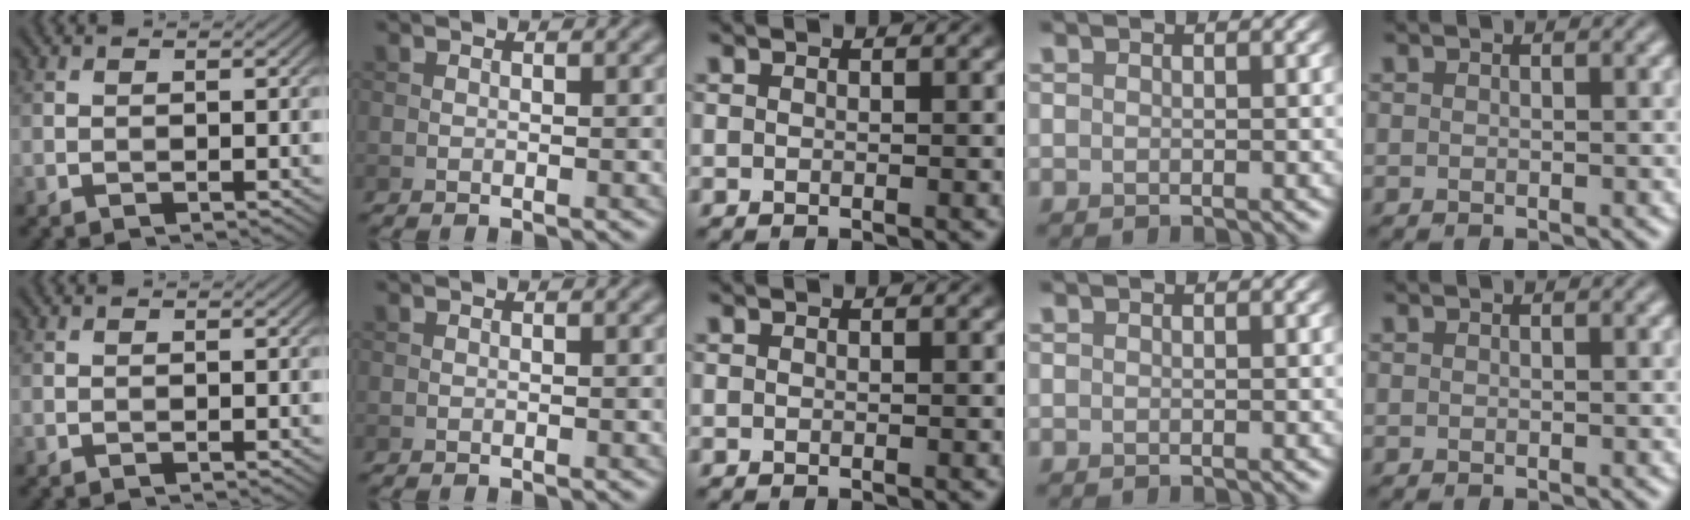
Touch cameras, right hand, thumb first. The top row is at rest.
{}